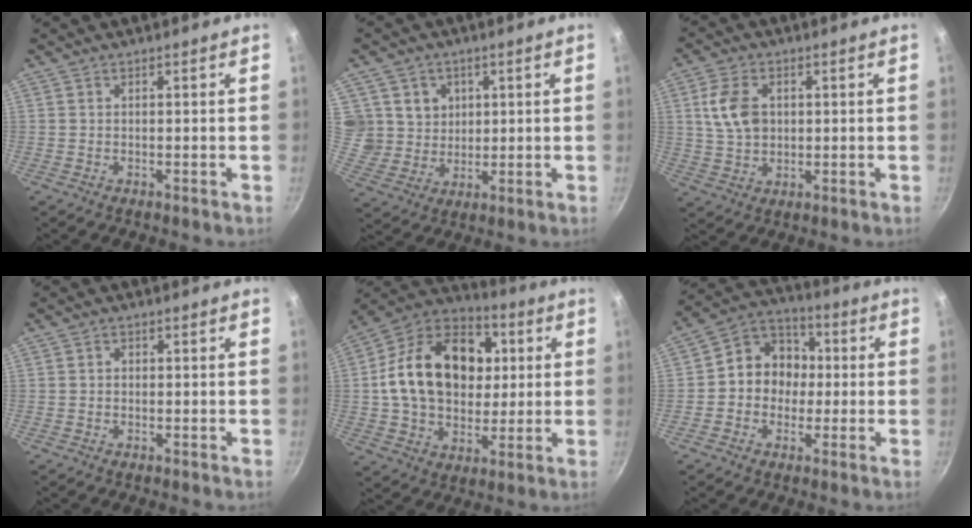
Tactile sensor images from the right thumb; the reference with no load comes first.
{"total": 9.0, "force": [2.8, 8.2, 2.4], "torque": [-0.012, -0.013, 0.057]}
{"total": 8.6, "force": [1.7, 6.1, 5.9], "torque": [-0.100, -0.001, 0.031]}
{"total": 1.1, "force": [0.0, 0.9, 0.5], "torque": [-0.007, 0.004, -0.002]}
{"total": 23.6, "force": [3.4, 17.2, 15.8], "torque": [-0.234, 0.021, 0.047]}
{"total": 10.9, "force": [-0.3, 9.6, 5.2], "torque": [-0.032, 0.032, -0.026]}